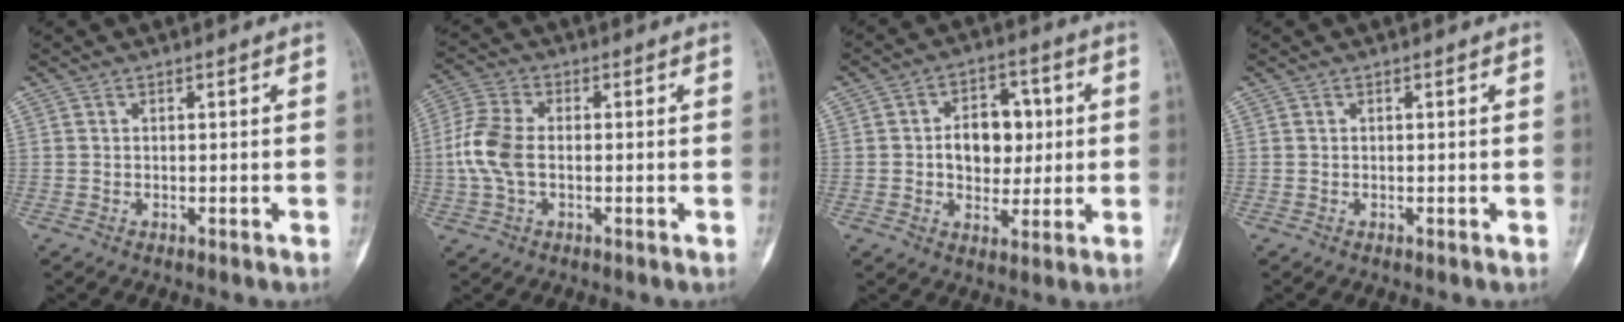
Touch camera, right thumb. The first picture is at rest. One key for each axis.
{"total": 8.3, "fx": -0.7, "fy": 5.0, "fz": 6.6, "tx": -0.159, "ty": 0.018, "tz": -0.020}
{"total": 10.2, "fx": 0.9, "fy": 7.3, "fz": 7.1, "tx": -0.056, "ty": 0.011, "tz": 0.014}
{"total": 0.0}